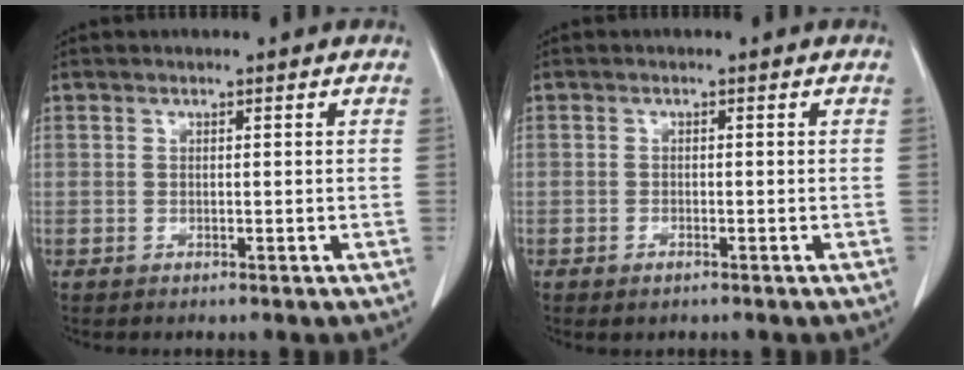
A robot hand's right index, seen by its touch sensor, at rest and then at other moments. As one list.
[{"total": 0.9, "force": [-0.6, 0.5, 0.5], "torque": [-0.006, 0.000, -0.007]}]